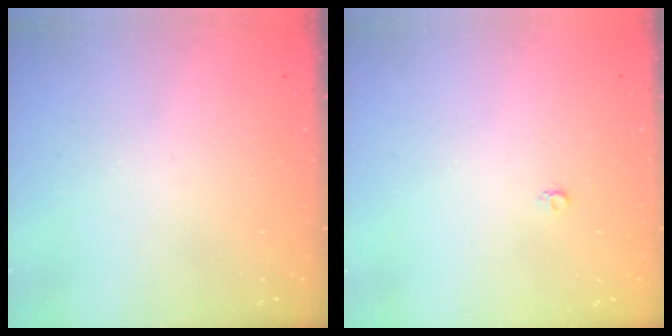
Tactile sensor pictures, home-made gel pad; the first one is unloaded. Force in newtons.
{"total": 2.6, "press": 2.6, "slide": 0.3}